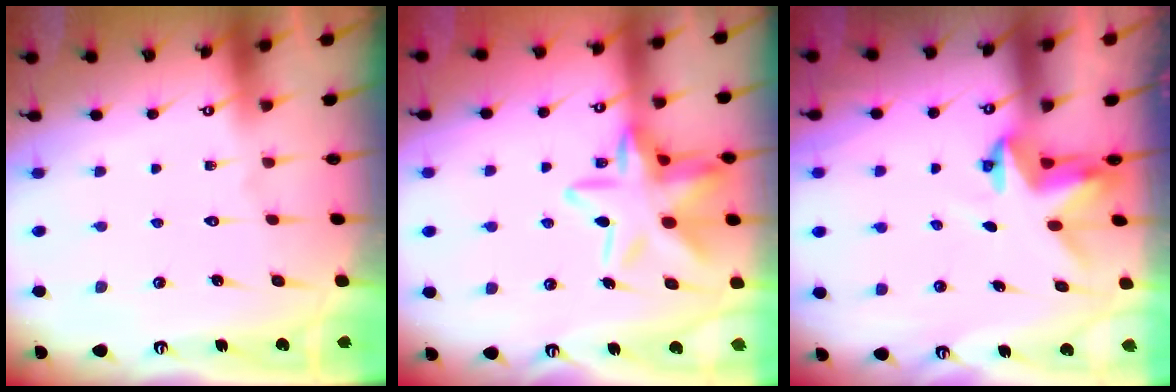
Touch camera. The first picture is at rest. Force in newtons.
{"total": 15.6, "press": 15.5, "slide": 1.3}
{"total": 3.4, "press": 3.3, "slide": 0.3}